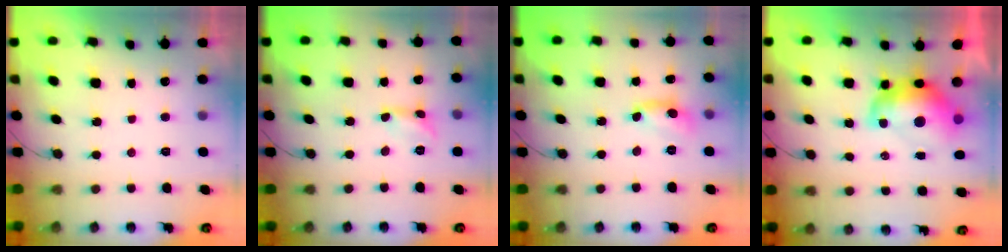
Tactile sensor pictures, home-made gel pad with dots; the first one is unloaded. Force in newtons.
{"total": 2.3, "press": 2.3, "slide": 0.2}
{"total": 6.0, "press": 6.0, "slide": 0.4}
{"total": 11.2, "press": 11.2, "slide": 1.0}